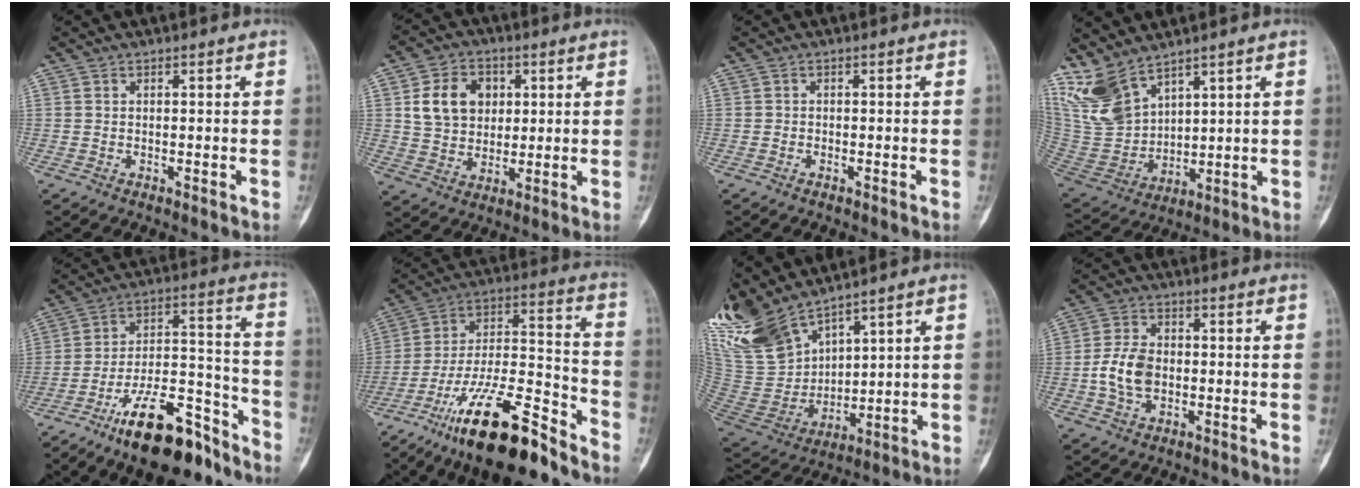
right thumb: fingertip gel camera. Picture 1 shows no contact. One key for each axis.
{"total": 11.6, "fx": 3.0, "fy": 9.3, "fz": 6.4, "tx": -0.072, "ty": 0.000, "tz": 0.054}
{"total": 0.5, "fx": -0.4, "fy": 0.3, "fz": 0.1, "tx": 0.000, "ty": 0.002, "tz": -0.011}
{"total": 12.5, "fx": 9.4, "fy": 5.6, "fz": 6.0, "tx": -0.112, "ty": -0.043, "tz": 0.218}
{"total": 19.7, "fx": -13.8, "fy": 7.1, "fz": 12.1, "tx": -0.187, "ty": 0.100, "tz": -0.231}
{"total": 22.3, "fx": -16.1, "fy": 5.6, "fz": 14.3, "tx": -0.259, "ty": 0.082, "tz": -0.281}
{"total": 18.5, "fx": 15.2, "fy": 6.7, "fz": 8.3, "tx": -0.164, "ty": -0.057, "tz": 0.324}
{"total": 7.9, "fx": -1.2, "fy": 5.5, "fz": 5.6, "tx": -0.102, "ty": 0.013, "tz": -0.025}